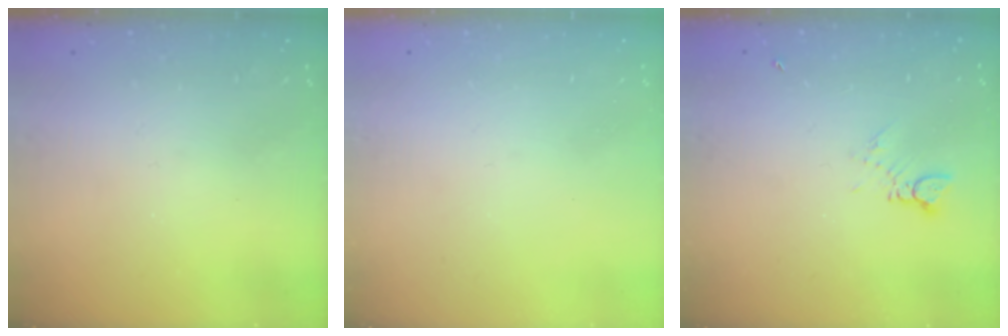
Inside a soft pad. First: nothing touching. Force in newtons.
{"total": 0.0}
{"total": 2.4, "press": 2.3, "slide": 0.3}